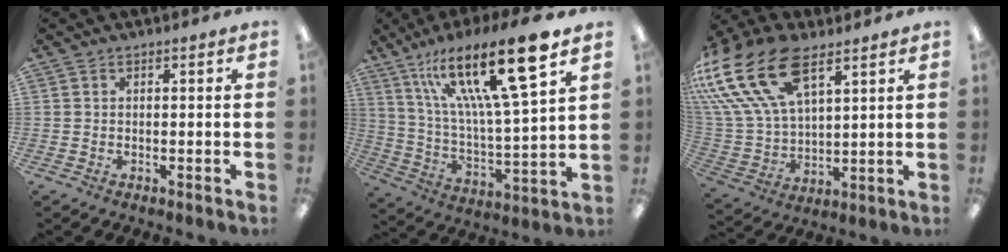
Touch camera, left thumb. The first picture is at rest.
{"total": 23.8, "force": [14.4, 5.8, 18.0], "torque": [-0.319, -0.080, 0.226]}
{"total": 24.5, "force": [12.9, 13.4, 15.9], "torque": [-0.346, -0.061, 0.232]}